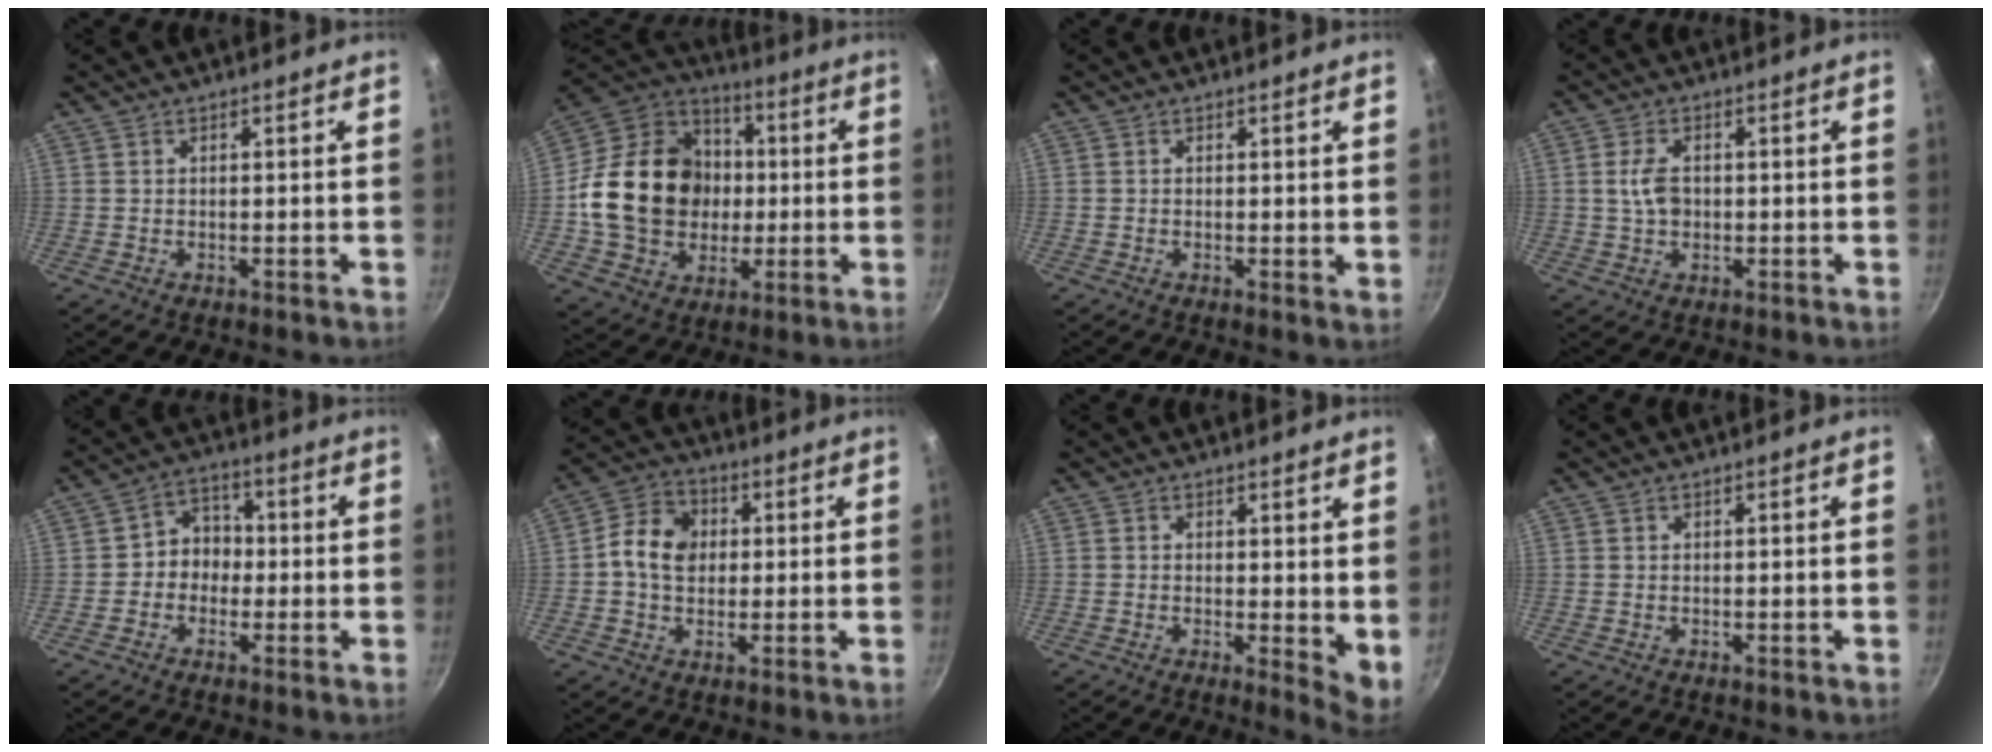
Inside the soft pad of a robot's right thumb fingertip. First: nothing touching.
{"total": 23.0, "force": [-0.5, 18.9, 13.1], "torque": [-0.204, 0.033, -0.003]}
{"total": 0.8, "force": [0.3, 0.4, 0.7], "torque": [-0.010, -0.004, 0.000]}
{"total": 4.7, "force": [0.2, 3.2, 3.5], "torque": [-0.060, 0.005, 0.001]}
{"total": 6.1, "force": [-0.9, 5.3, 2.9], "torque": [-0.002, 0.023, -0.027]}
{"total": 9.0, "force": [0.7, 7.2, 5.5], "torque": [-0.077, 0.014, -0.007]}
{"total": 4.6, "force": [0.7, 1.7, 4.2], "torque": [-0.057, -0.012, 0.008]}
{"total": 0.0}